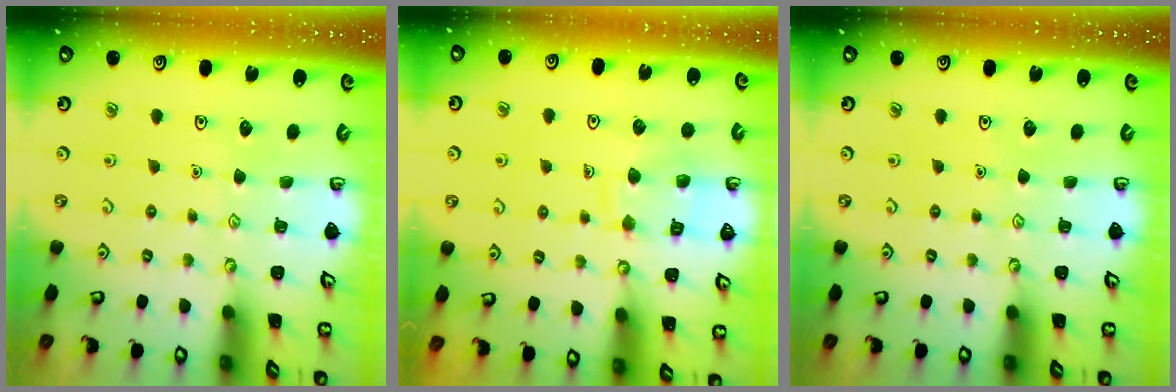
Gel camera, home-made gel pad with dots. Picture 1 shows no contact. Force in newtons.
{"total": 10.7, "press": 10.7, "slide": 0.9}
{"total": 0.0}